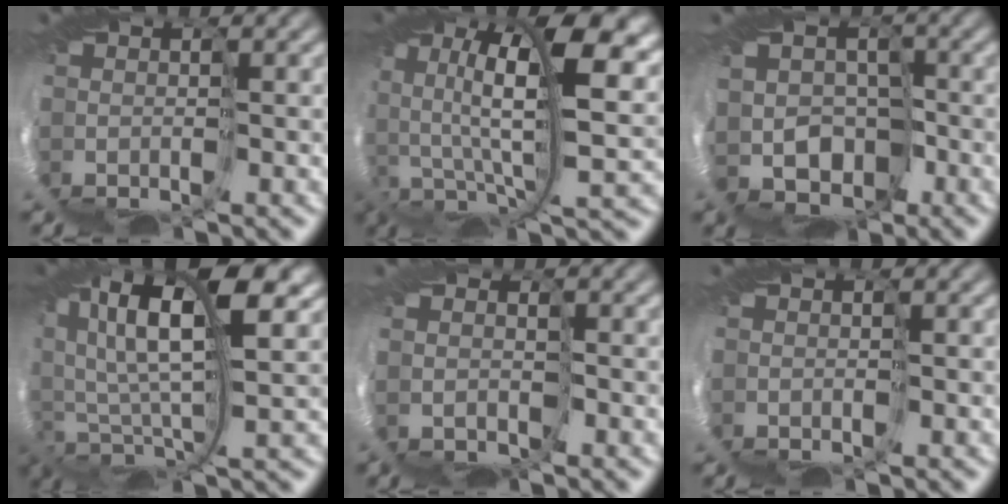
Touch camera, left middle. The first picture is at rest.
{"total": 11.5, "force": [4.5, 4.0, 9.8], "torque": [-0.204, -0.003, 0.091]}
{"total": 4.1, "force": [-0.6, 4.0, 0.8], "torque": [-0.001, 0.007, -0.044]}
{"total": 12.6, "force": [7.8, 3.5, 9.3], "torque": [-0.202, 0.017, 0.136]}
{"total": 1.5, "force": [1.4, 0.0, -0.7], "torque": [0.017, -0.004, 0.026]}
{"total": 0.0}